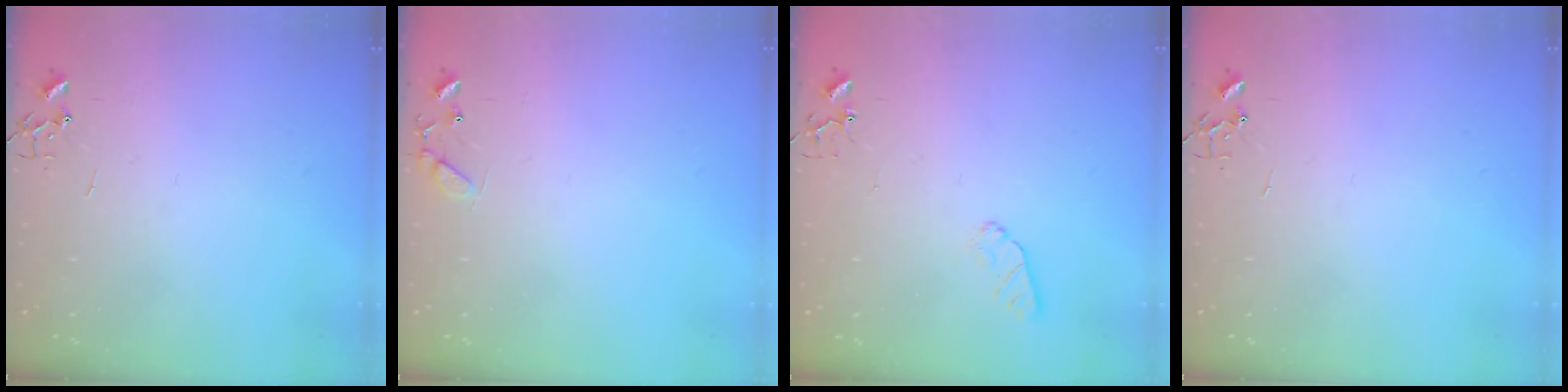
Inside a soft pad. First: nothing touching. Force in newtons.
{"total": 7.7, "press": 7.7, "slide": 0.5}
{"total": 6.1, "press": 6.1, "slide": 0.8}
{"total": 0.0}